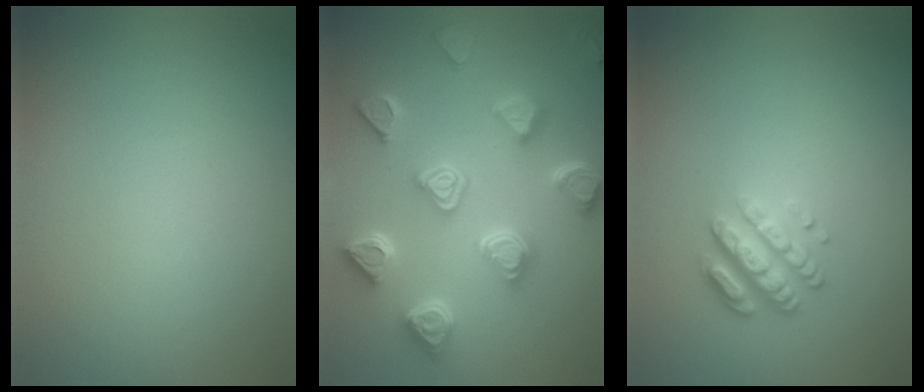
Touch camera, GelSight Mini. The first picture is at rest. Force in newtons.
{"total": 6.9, "press": 5.7, "slide": 3.9}
{"total": 2.9, "press": 2.4, "slide": 1.7}